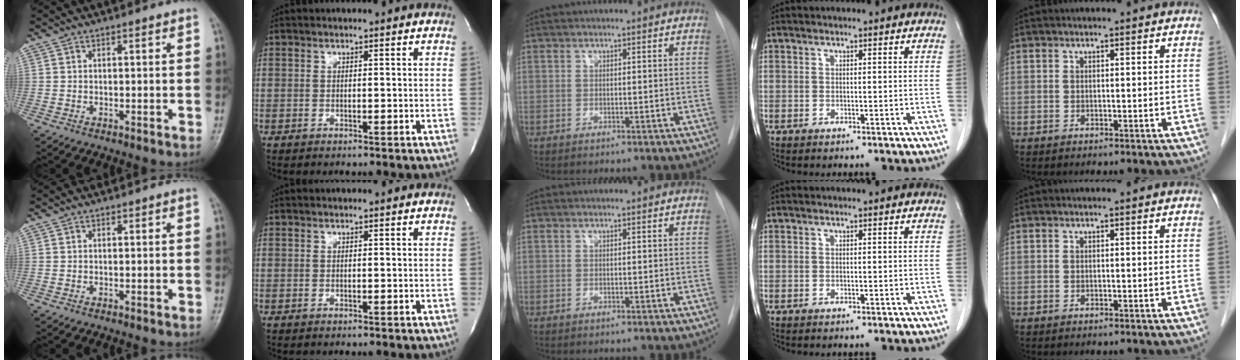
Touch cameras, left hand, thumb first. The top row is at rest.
{}